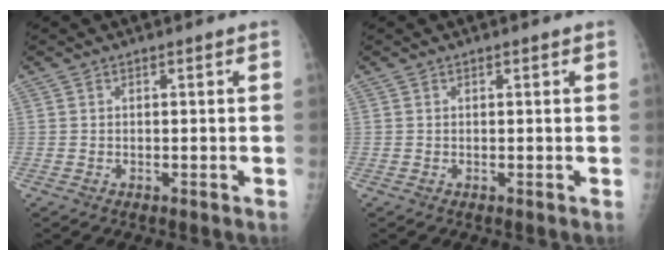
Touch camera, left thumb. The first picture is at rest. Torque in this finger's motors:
{"motor_torque": [0.12, 0.26, -0.10, -0.07, -0.02]}